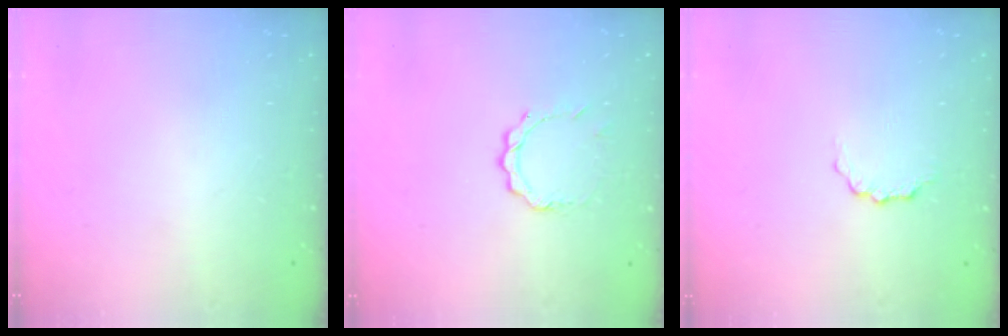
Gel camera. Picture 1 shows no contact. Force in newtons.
{"total": 5.5, "press": 5.5, "slide": 0.5}
{"total": 3.2, "press": 3.2, "slide": 0.5}